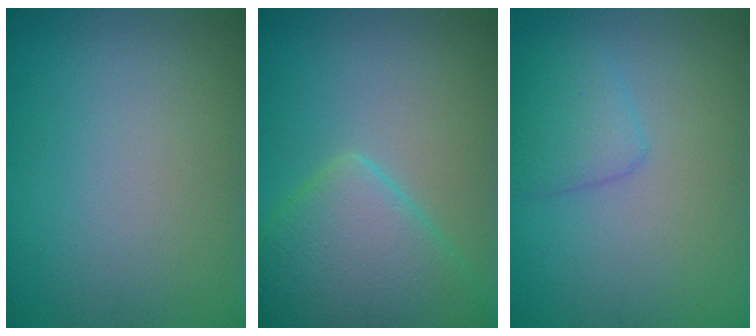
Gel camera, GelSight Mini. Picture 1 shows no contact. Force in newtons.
{"total": 6.9, "press": 6.9, "slide": 0.5}
{"total": 2.5, "press": 2.4, "slide": 0.2}